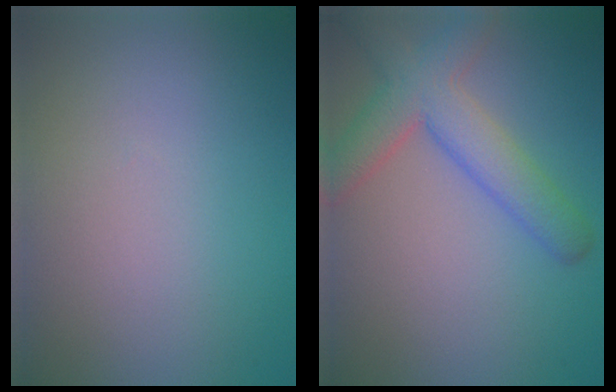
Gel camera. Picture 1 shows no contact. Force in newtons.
{"total": 5.4, "press": 5.4, "slide": 0.3}